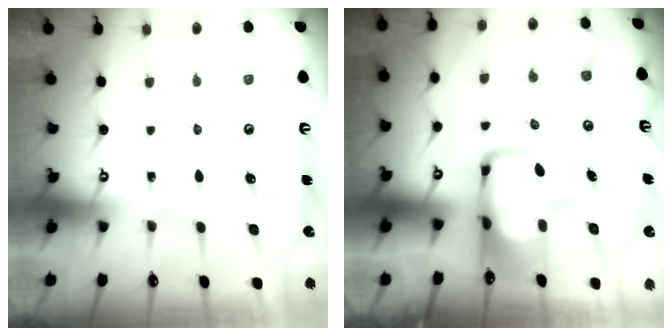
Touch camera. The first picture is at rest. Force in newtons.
{"total": 8.3, "press": 8.2, "slide": 1.4}